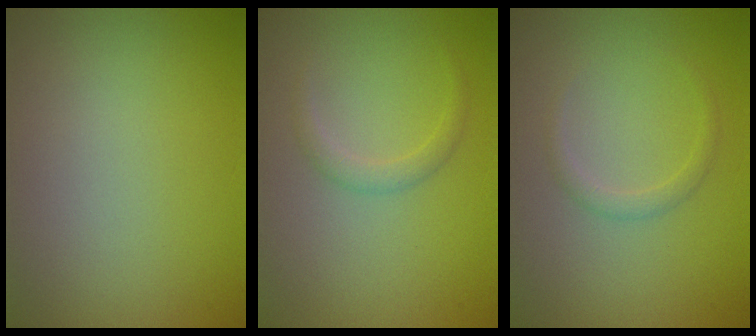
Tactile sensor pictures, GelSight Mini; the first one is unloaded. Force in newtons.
{"total": 1.2, "press": 1.2, "slide": 0.0}
{"total": 1.1, "press": 1.1, "slide": 0.1}